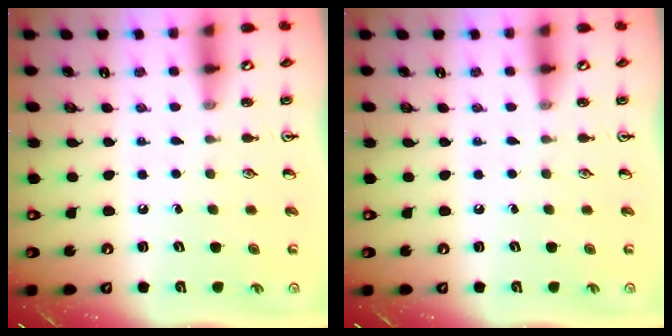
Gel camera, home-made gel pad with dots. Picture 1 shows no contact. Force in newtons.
{"total": 0.0}